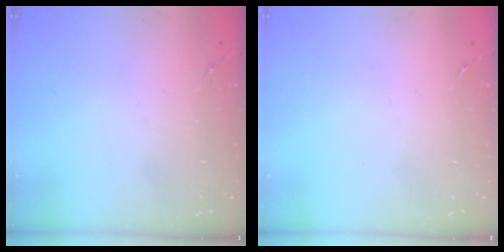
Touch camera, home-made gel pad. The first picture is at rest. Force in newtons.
{"total": 0.0}